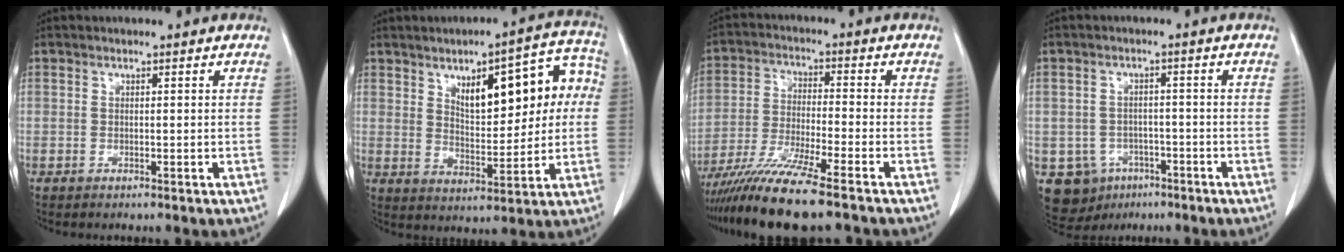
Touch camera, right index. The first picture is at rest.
{"total": 14.3, "force": [3.6, 5.4, 12.8], "torque": [-0.162, 0.035, 0.057]}
{"total": 12.4, "force": [-9.8, -0.6, 7.5], "torque": [-0.135, -0.034, -0.171]}
{"total": 7.5, "force": [-3.3, 6.6, 1.5], "torque": [-0.032, 0.009, -0.038]}